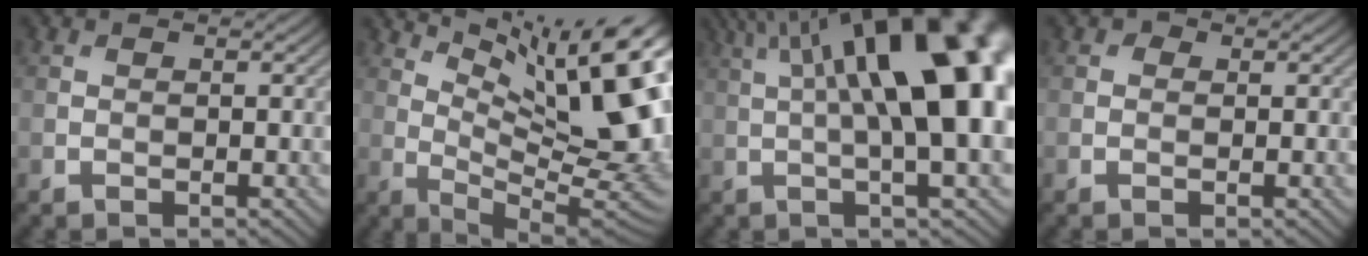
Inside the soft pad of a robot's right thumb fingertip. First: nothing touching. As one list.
[{"total": 16.6, "force": [7.1, 5.5, 14.0], "torque": [-0.216, 0.000, 0.128]}, {"total": 18.7, "force": [4.0, 5.9, 17.3], "torque": [-0.251, 0.057, 0.061]}, {"total": 0.6, "force": [0.0, 0.6, 0.1], "torque": [0.001, -0.006, -0.005]}]